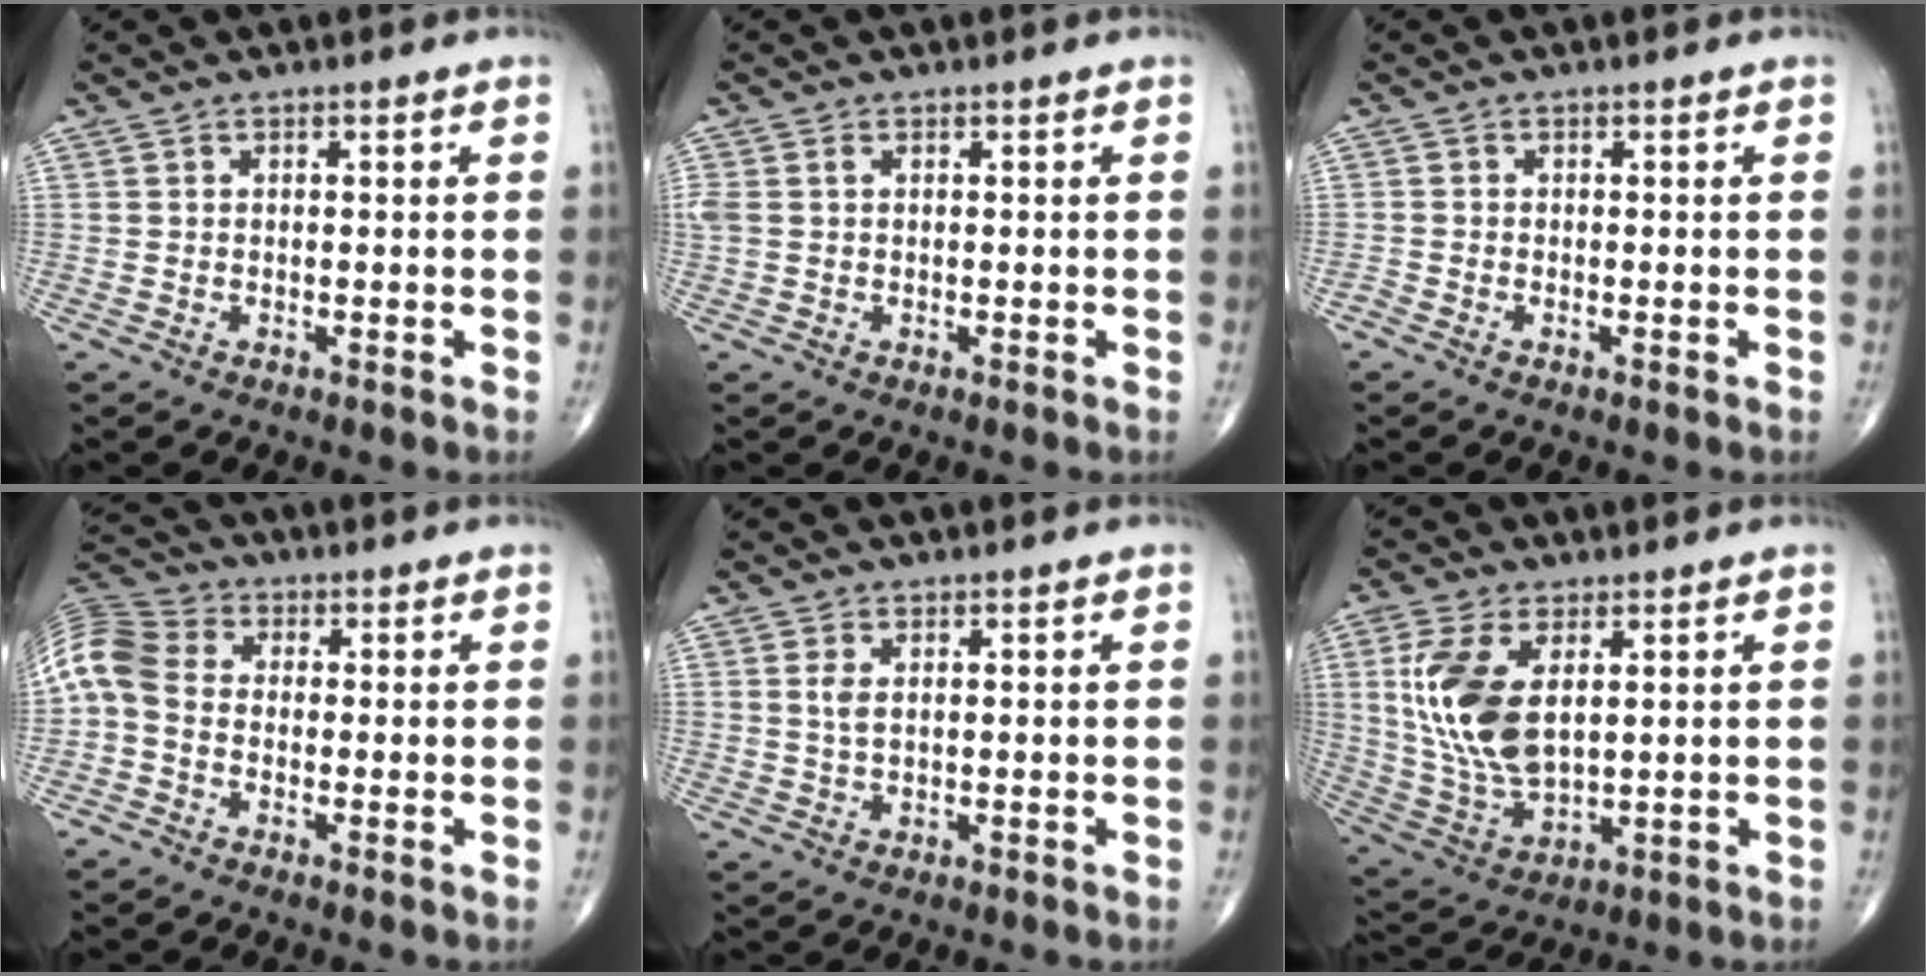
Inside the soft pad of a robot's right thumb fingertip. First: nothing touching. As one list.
[{"total": 2.3, "force": [0.4, 1.4, 1.8], "torque": [-0.065, 0.017, 0.012]}, {"total": 0.8, "force": [-0.7, 0.4, 0.3], "torque": [-0.010, 0.000, -0.017]}, {"total": 9.1, "force": [-0.8, 6.5, 6.4], "torque": [-0.135, 0.024, -0.033]}, {"total": 3.0, "force": [0.6, 1.3, 2.6], "torque": [-0.061, 0.000, 0.014]}, {"total": 13.7, "force": [3.3, 7.2, 11.2], "torque": [-0.237, -0.014, 0.075]}]